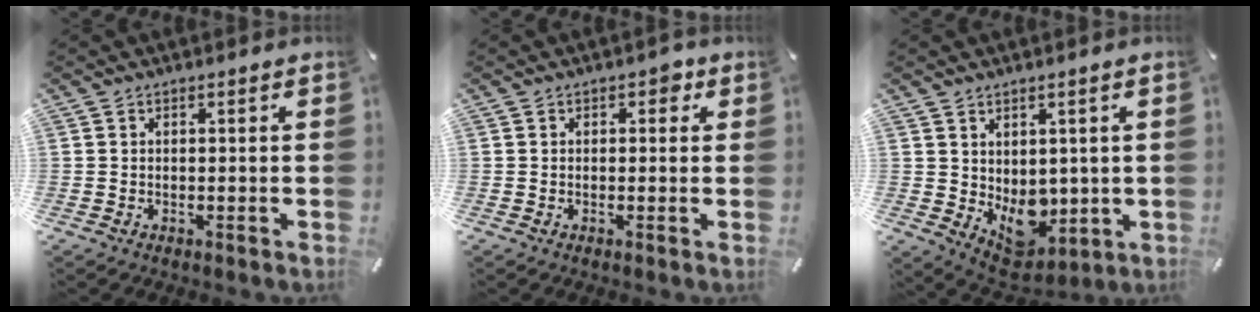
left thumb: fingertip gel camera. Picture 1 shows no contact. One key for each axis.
{"total": 2.2, "fx": 0.7, "fy": 1.6, "fz": 1.3, "tx": -0.004, "ty": 0.000, "tz": 0.004}
{"total": 9.0, "fx": -0.8, "fy": 7.4, "fz": 5.0, "tx": -0.043, "ty": -0.015, "tz": -0.003}